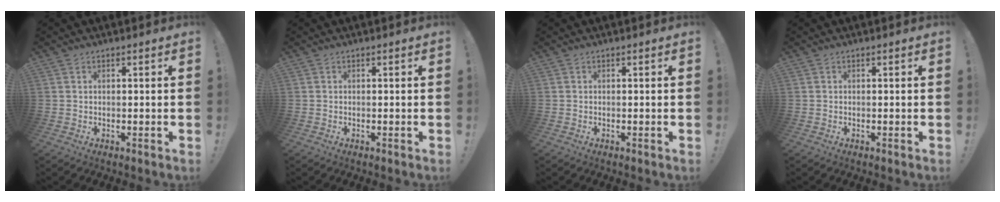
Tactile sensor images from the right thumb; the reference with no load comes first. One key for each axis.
{"total": 0.0}
{"total": 0.0}
{"total": 0.0}